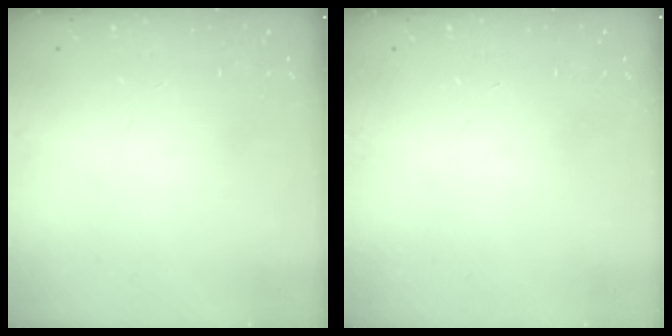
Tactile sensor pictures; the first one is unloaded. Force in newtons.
{"total": 0.0}